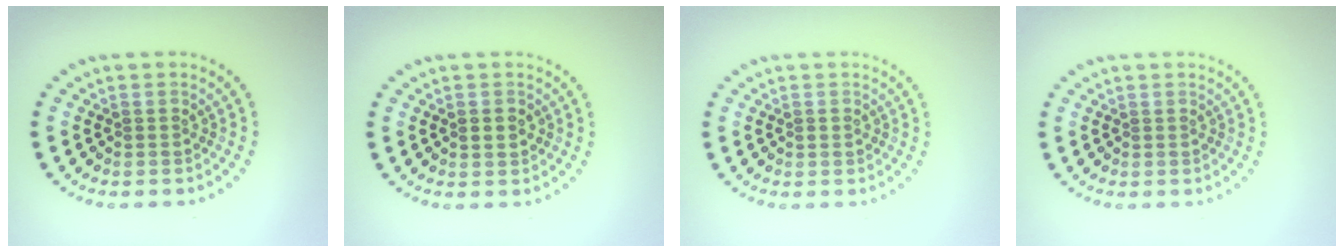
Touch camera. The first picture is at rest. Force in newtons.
{"total": 1.8, "press": 1.8, "slide": 0.2}
{"total": 0.7, "press": 0.7, "slide": 0.3}
{"total": 0.0}